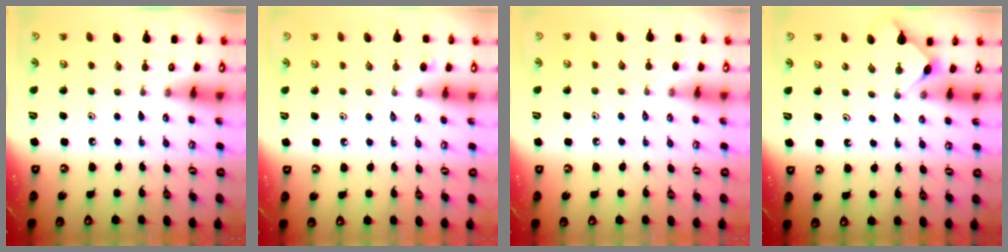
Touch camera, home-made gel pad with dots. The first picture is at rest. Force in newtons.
{"total": 3.6, "press": 3.6, "slide": 0.7}
{"total": 3.3, "press": 3.2, "slide": 0.6}
{"total": 4.0, "press": 4.0, "slide": 0.4}